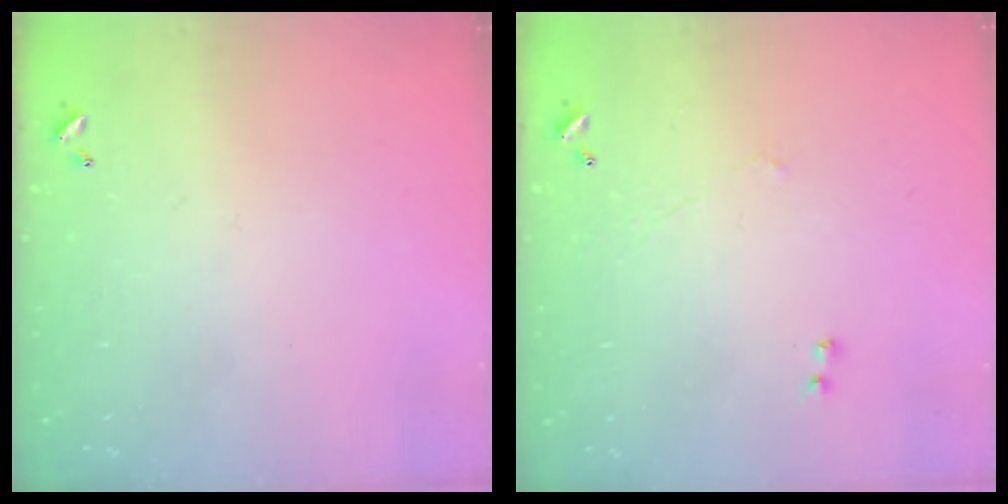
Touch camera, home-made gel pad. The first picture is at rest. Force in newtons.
{"total": 0.7, "press": 0.0, "slide": 0.7}